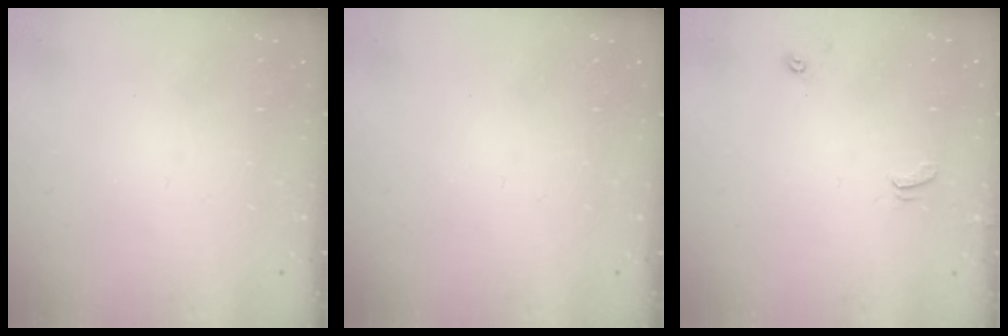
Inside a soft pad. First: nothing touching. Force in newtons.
{"total": 0.0}
{"total": 0.9, "press": 0.8, "slide": 0.4}